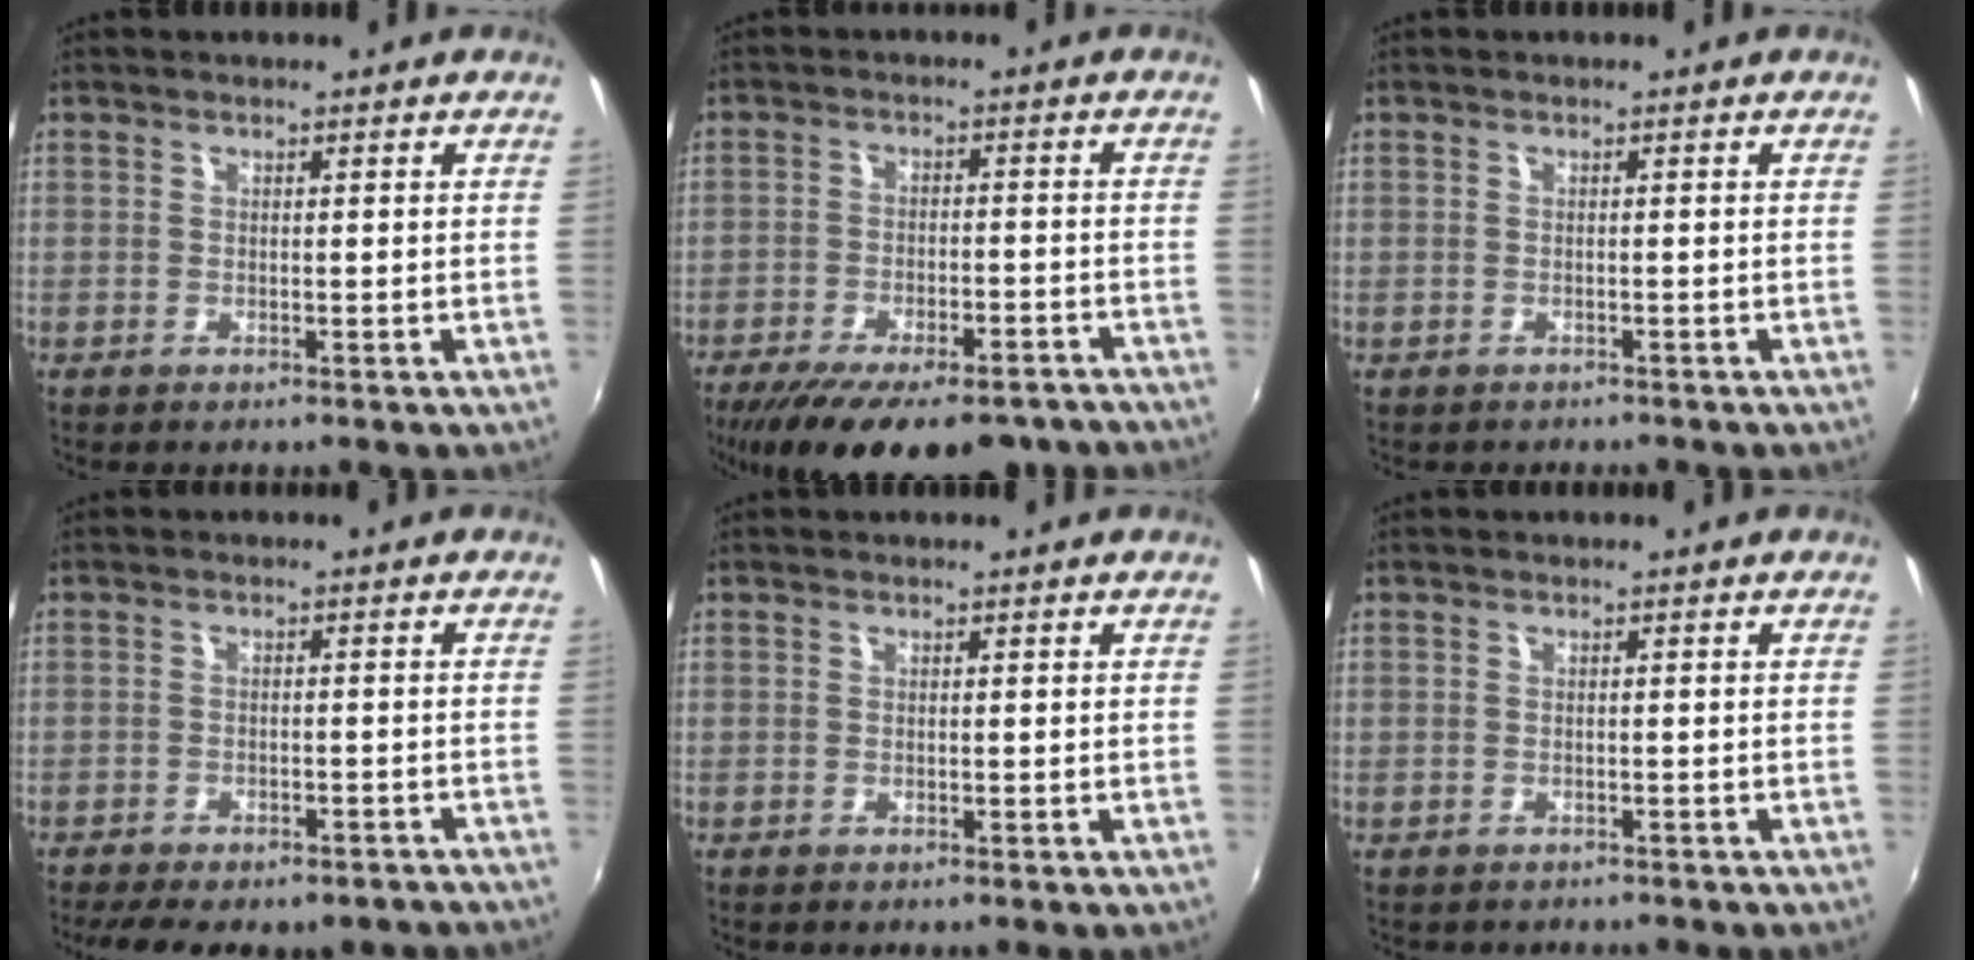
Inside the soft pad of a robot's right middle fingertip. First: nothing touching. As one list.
[{"total": 21.3, "force": [-16.2, 7.7, 11.5], "torque": [-0.222, -0.040, -0.224]}, {"total": 1.3, "force": [-0.9, 1.0, 0.0], "torque": [-0.005, 0.000, -0.012]}, {"total": 12.7, "force": [-10.2, 4.8, 5.9], "torque": [-0.131, -0.023, -0.129]}, {"total": 0.0}, {"total": 1.5, "force": [-1.0, 1.1, 0.0], "torque": [-0.006, 0.000, -0.014]}]